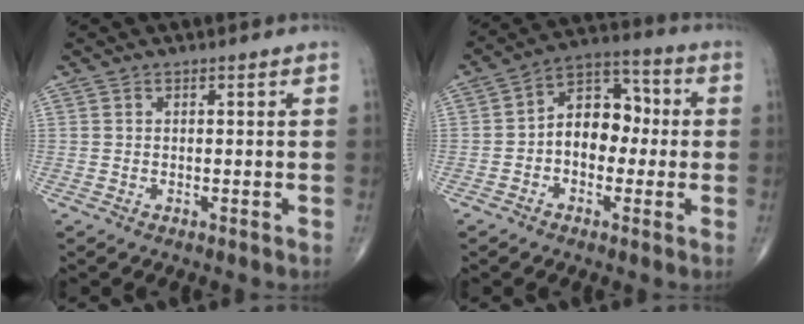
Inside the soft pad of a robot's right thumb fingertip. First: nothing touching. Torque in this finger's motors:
{"motor_torque": [-0.33, 0.70, 0.27, 0.07, 0.11]}